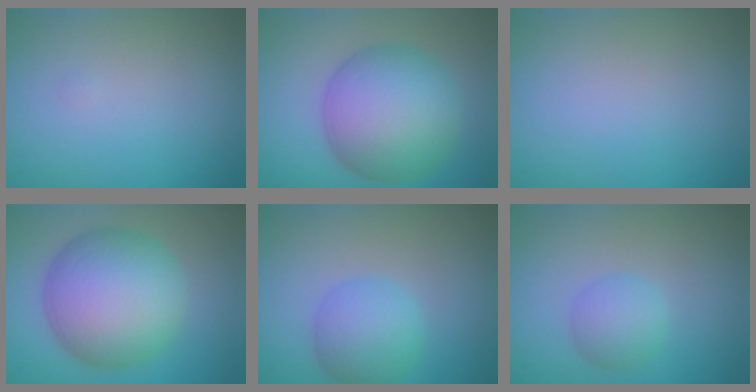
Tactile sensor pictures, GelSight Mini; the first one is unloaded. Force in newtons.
{"total": 10.2, "press": 10.2, "slide": 0.2}
{"total": 0.0}
{"total": 11.1, "press": 11.1, "slide": 0.3}
{"total": 4.0, "press": 4.0, "slide": 0.1}
{"total": 2.5, "press": 2.5, "slide": 0.1}